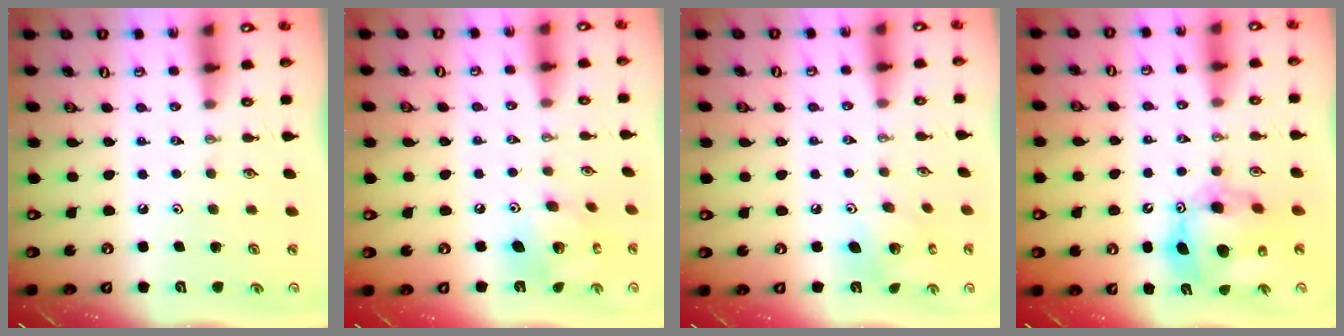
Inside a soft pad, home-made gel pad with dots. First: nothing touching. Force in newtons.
{"total": 11.5, "press": 11.5, "slide": 0.7}
{"total": 7.8, "press": 7.8, "slide": 0.1}
{"total": 13.3, "press": 13.2, "slide": 1.1}